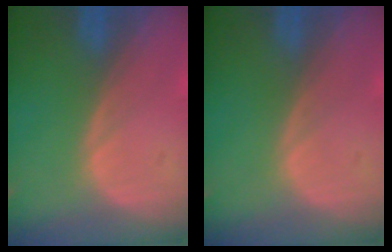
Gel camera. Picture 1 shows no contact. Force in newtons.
{"total": 0.0}